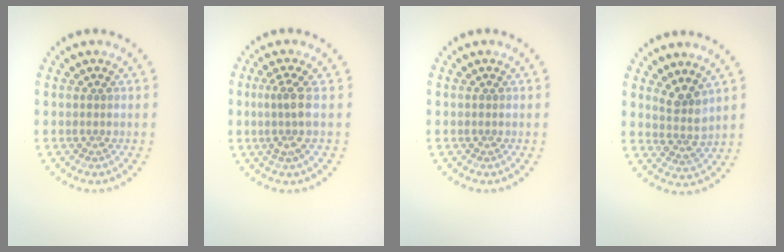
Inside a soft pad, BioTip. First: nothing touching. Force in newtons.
{"total": 2.5, "press": 1.8, "slide": 1.7}
{"total": 0.0}
{"total": 2.7, "press": 2.0, "slide": 1.8}